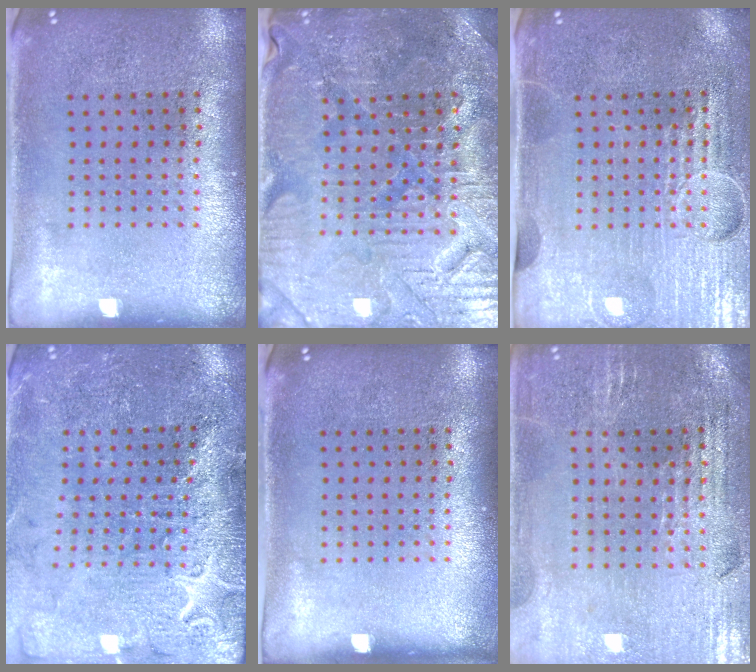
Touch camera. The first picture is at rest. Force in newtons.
{"total": 3.6, "press": 3.6, "slide": 0.5}
{"total": 4.3, "press": 4.1, "slide": 1.4}
{"total": 3.1, "press": 3.1, "slide": 0.4}
{"total": 0.0}
{"total": 1.8, "press": 1.7, "slide": 0.4}